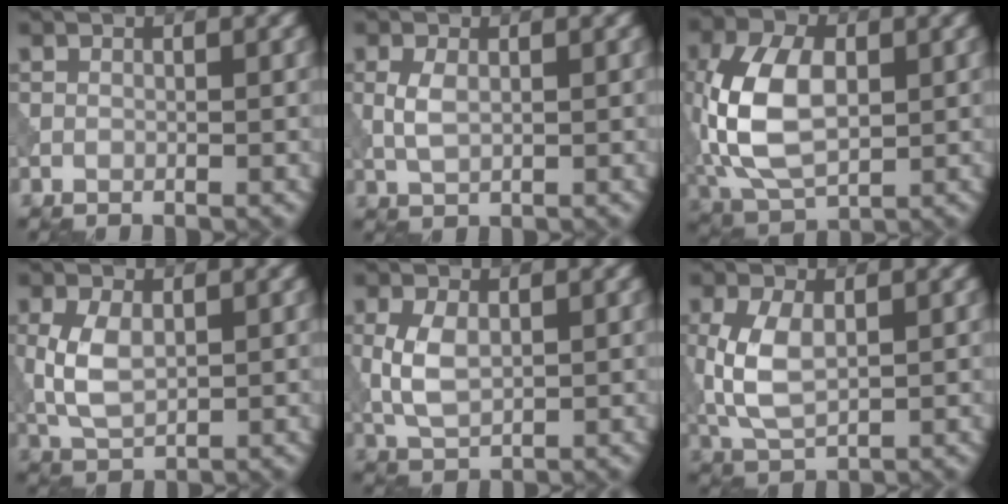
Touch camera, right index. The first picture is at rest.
{"total": 2.1, "force": [0.2, 1.1, 1.8], "torque": [-0.045, 0.000, 0.007]}
{"total": 9.7, "force": [0.2, 5.9, 7.7], "torque": [-0.178, 0.009, 0.000]}
{"total": 4.1, "force": [0.3, 2.3, 3.4], "torque": [-0.078, 0.003, 0.009]}
{"total": 3.7, "force": [0.2, 2.1, 3.0], "torque": [-0.070, 0.002, 0.009]}
{"total": 5.1, "force": [0.2, 2.8, 4.3], "torque": [-0.105, 0.001, 0.008]}